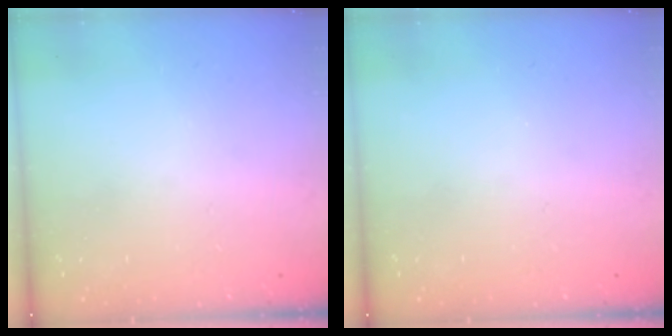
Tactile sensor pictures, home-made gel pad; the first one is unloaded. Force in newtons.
{"total": 0.0}